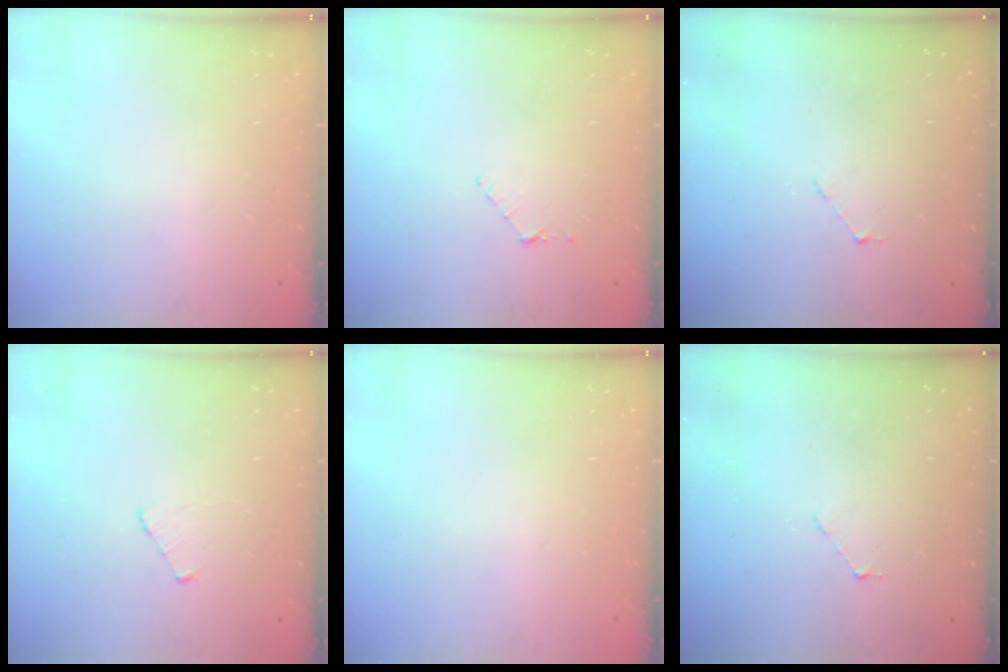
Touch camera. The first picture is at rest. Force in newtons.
{"total": 4.4, "press": 4.4, "slide": 0.4}
{"total": 1.6, "press": 1.6, "slide": 0.1}
{"total": 2.9, "press": 2.8, "slide": 0.3}
{"total": 0.0}
{"total": 1.6, "press": 1.6, "slide": 0.1}